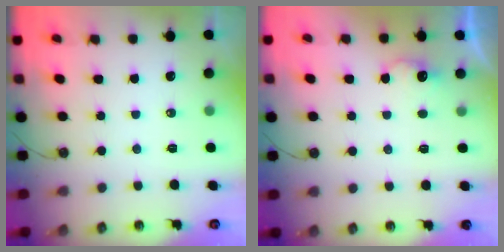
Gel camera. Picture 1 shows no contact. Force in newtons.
{"total": 5.9, "press": 5.8, "slide": 0.8}